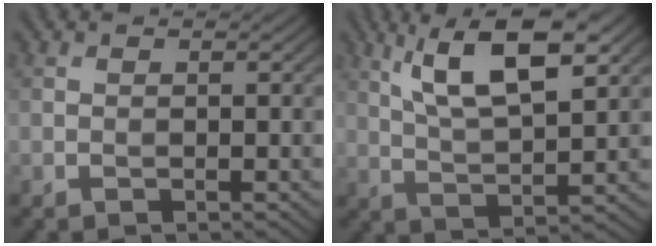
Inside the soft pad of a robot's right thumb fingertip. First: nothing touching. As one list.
[{"total": 10.8, "force": [5.3, 3.2, 8.9], "torque": [-0.171, 0.006, 0.099]}]